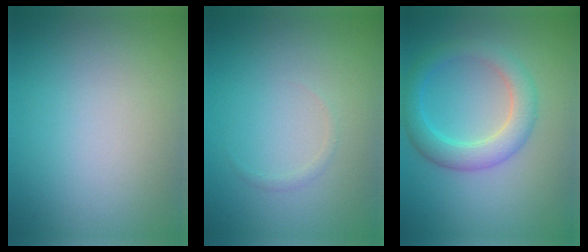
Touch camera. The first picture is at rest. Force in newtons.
{"total": 0.5, "press": 0.5, "slide": 0.1}
{"total": 3.9, "press": 3.9, "slide": 0.2}